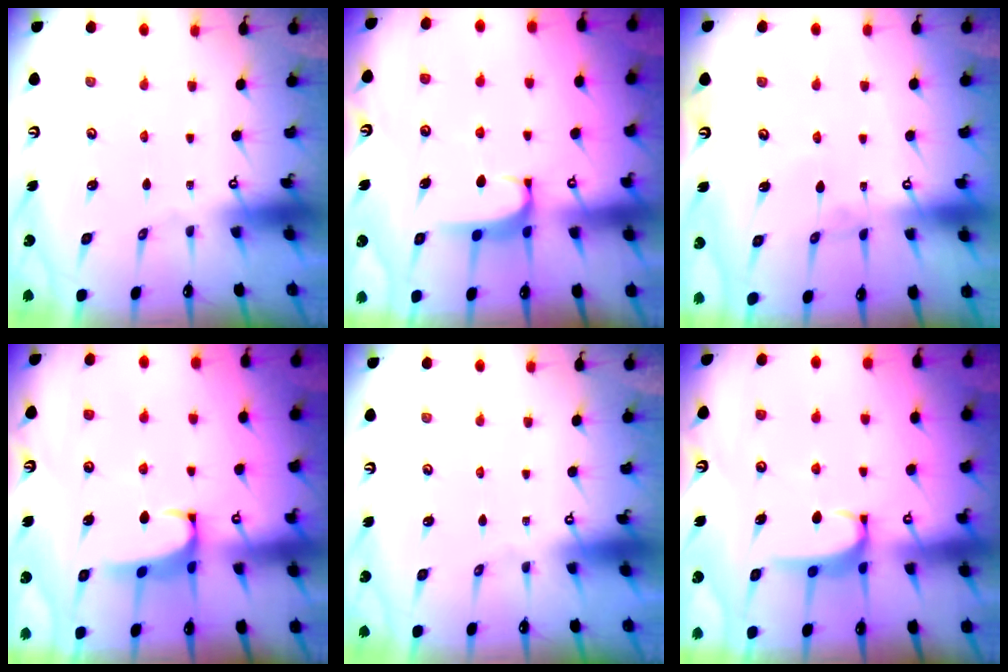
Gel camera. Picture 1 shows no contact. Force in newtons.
{"total": 1.8, "press": 1.7, "slide": 0.5}
{"total": 1.8, "press": 1.8, "slide": 0.2}
{"total": 1.9, "press": 1.8, "slide": 0.7}
{"total": 0.0}
{"total": 3.6, "press": 3.6, "slide": 0.4}